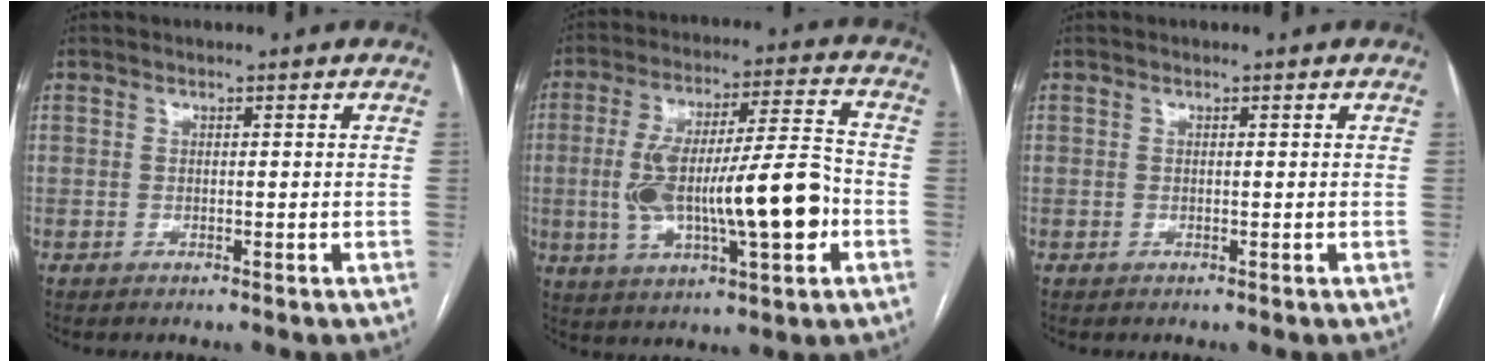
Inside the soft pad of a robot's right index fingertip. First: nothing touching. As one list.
[{"total": 17.8, "force": [-3.0, 3.6, 17.2], "torque": [-0.312, 0.017, -0.040]}, {"total": 0.0}]